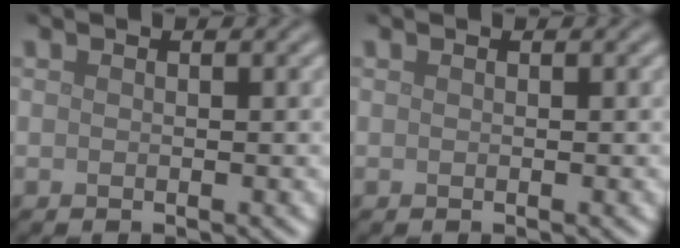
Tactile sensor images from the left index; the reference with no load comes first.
{"total": 0.0}